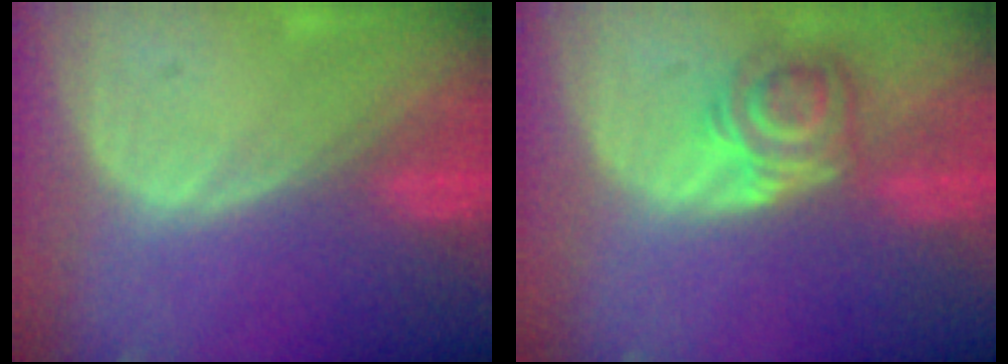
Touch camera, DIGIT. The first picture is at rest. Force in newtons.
{"total": 5.6, "press": 5.2, "slide": 2.2}